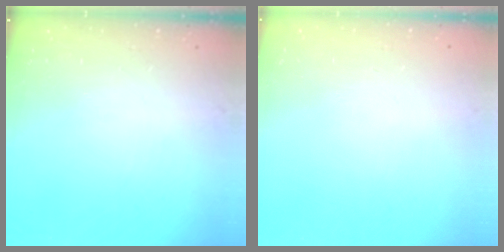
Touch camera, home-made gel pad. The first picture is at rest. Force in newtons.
{"total": 0.0}